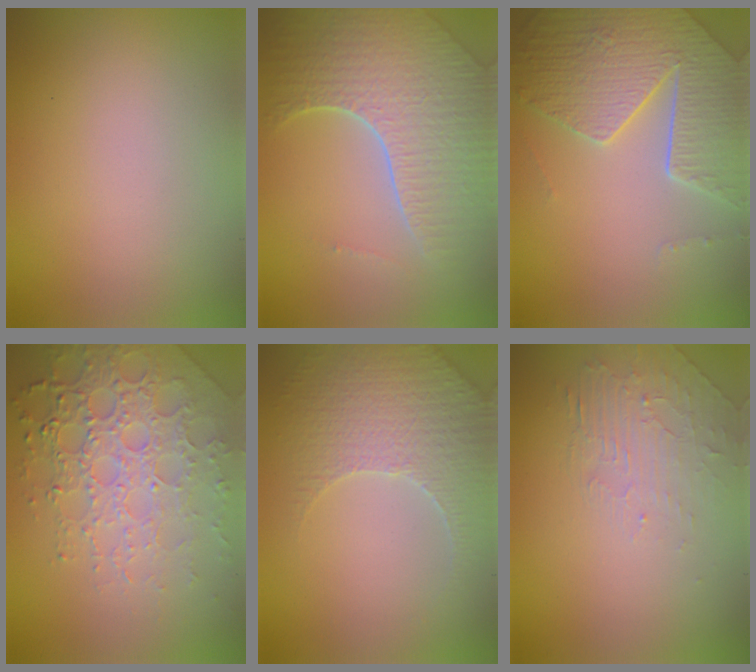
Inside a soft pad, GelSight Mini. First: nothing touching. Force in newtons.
{"total": 7.0, "press": 5.0, "slide": 4.9}
{"total": 7.0, "press": 5.4, "slide": 4.5}
{"total": 7.3, "press": 5.2, "slide": 5.1}
{"total": 3.8, "press": 3.7, "slide": 0.9}
{"total": 2.0, "press": 0.9, "slide": 1.8}